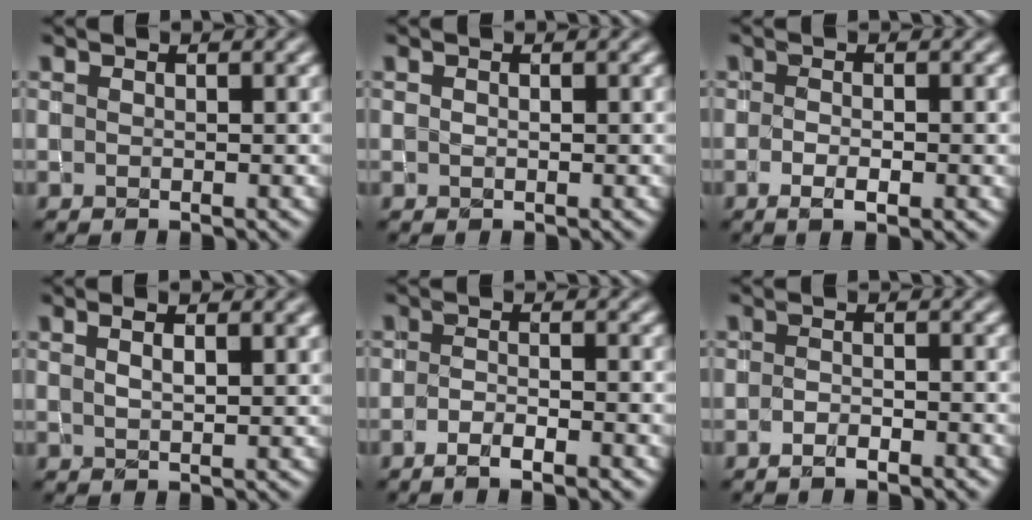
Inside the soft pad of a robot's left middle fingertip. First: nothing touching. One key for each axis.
{"total": 0.0}
{"total": 2.4, "fx": -0.8, "fy": 0.6, "fz": 2.2, "tx": -0.038, "ty": -0.008, "tz": -0.010}
{"total": 2.3, "fx": 1.5, "fy": 0.8, "fz": 1.6, "tx": -0.010, "ty": 0.005, "tz": 0.019}
{"total": 2.9, "fx": -1.7, "fy": 0.6, "fz": 2.2, "tx": -0.038, "ty": 0.002, "tz": -0.032}
{"total": 1.7, "fx": -1.3, "fy": 0.3, "fz": 1.0, "tx": -0.018, "ty": 0.005, "tz": -0.024}